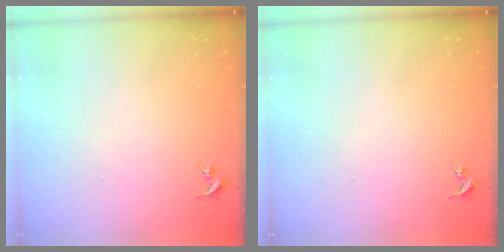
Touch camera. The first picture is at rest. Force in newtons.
{"total": 0.0}